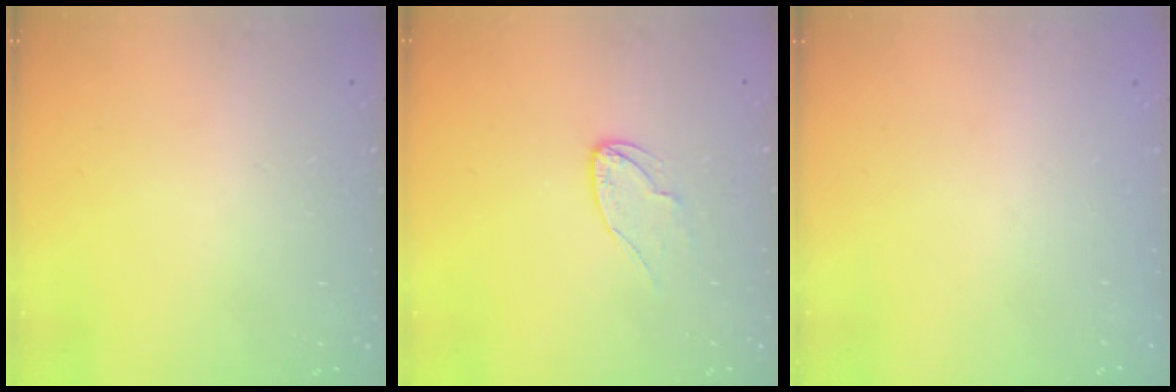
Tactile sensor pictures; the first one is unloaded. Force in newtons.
{"total": 6.0, "press": 6.0, "slide": 0.5}
{"total": 0.0}